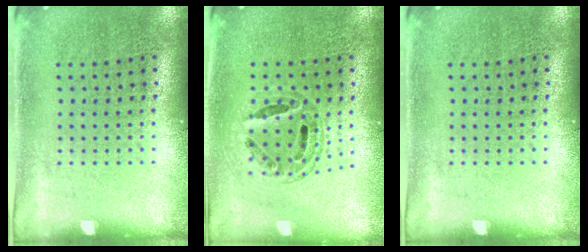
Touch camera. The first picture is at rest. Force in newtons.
{"total": 0.6, "press": 0.6, "slide": 0.2}
{"total": 0.0}